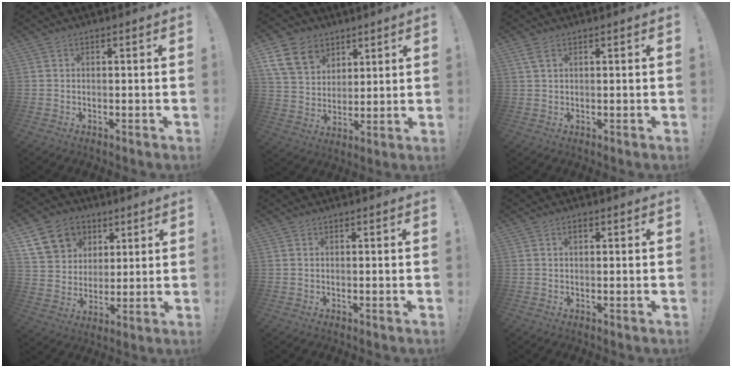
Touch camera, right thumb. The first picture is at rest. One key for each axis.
{"total": 14.0, "fx": 7.6, "fy": 10.2, "fz": 5.7, "tx": -0.093, "ty": -0.040, "tz": 0.154}
{"total": 2.7, "fx": 1.4, "fy": 1.1, "fz": 2.0, "tx": -0.041, "ty": 0.001, "tz": 0.027}
{"total": 13.9, "fx": 6.4, "fy": 11.3, "fz": 5.0, "tx": -0.072, "ty": -0.026, "tz": 0.134}
{"total": 0.0}
{"total": 1.7, "fx": 0.7, "fy": 0.9, "fz": 1.2, "tx": -0.022, "ty": 0.004, "tz": 0.010}